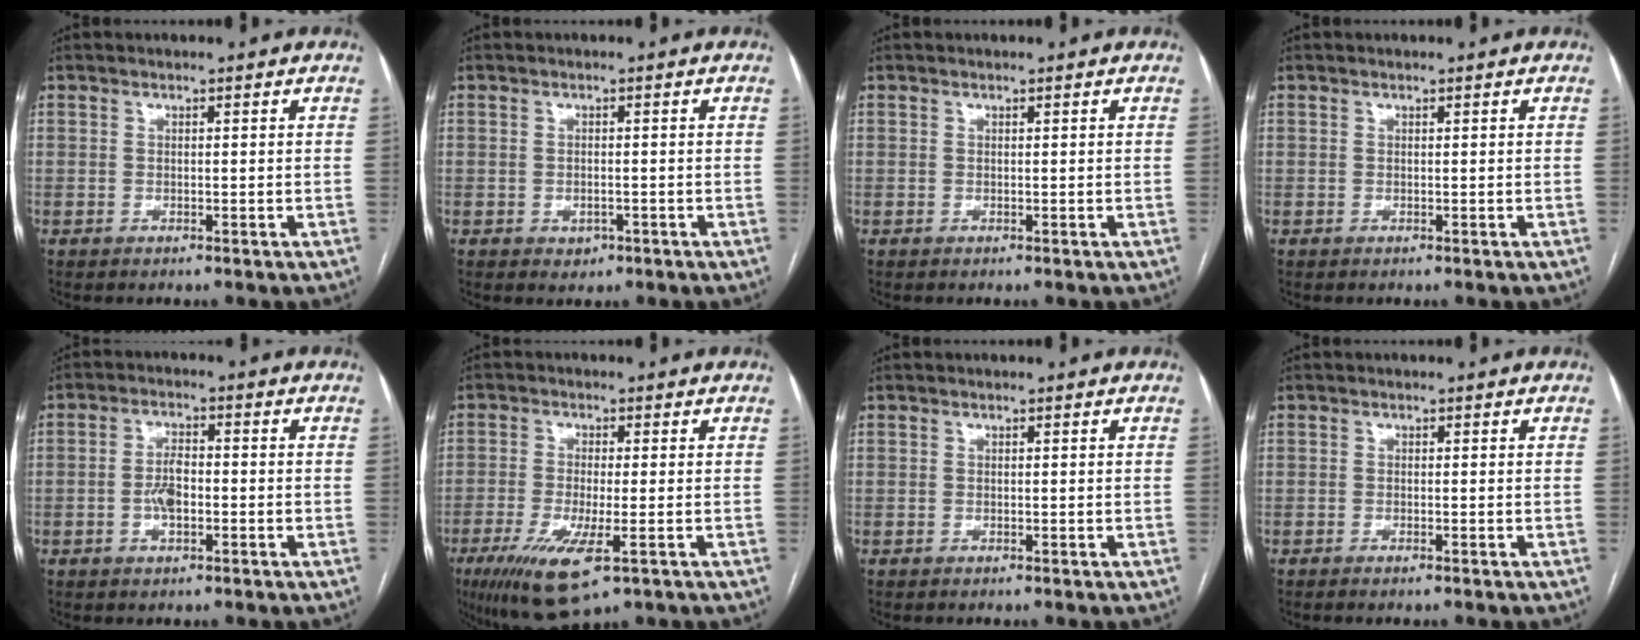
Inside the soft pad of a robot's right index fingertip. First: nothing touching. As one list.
[{"total": 1.7, "force": [-0.8, 1.3, 0.8], "torque": [-0.011, 0.002, -0.004]}, {"total": 0.0}, {"total": 0.0}, {"total": 4.0, "force": [-0.9, 1.8, 3.5], "torque": [-0.068, 0.006, -0.016]}, {"total": 9.7, "force": [-4.2, 2.1, 8.5], "torque": [-0.160, -0.029, -0.067]}, {"total": 0.0}, {"total": 0.7, "force": [-0.5, 0.0, 0.5], "torque": [-0.010, -0.001, -0.010]}]